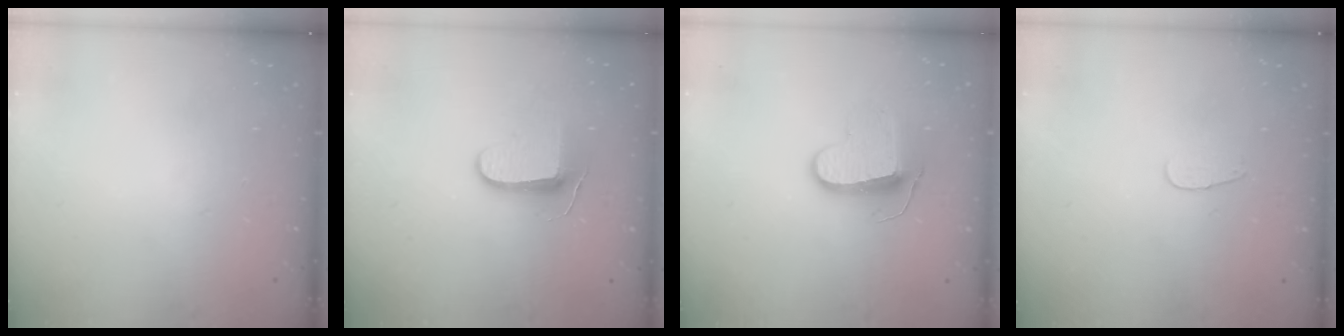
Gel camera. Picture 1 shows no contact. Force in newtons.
{"total": 9.3, "press": 9.2, "slide": 1.5}
{"total": 9.6, "press": 9.6, "slide": 0.2}
{"total": 3.4, "press": 3.4, "slide": 0.4}